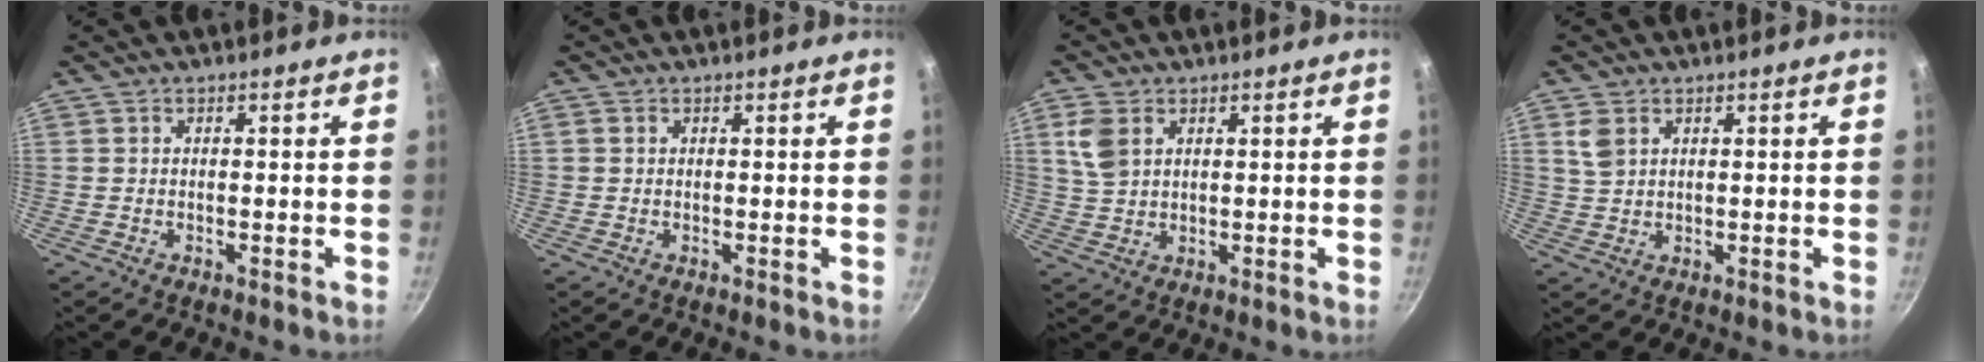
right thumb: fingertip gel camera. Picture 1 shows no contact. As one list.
[{"total": 0.6, "force": [0.2, 0.5, 0.2], "torque": [-0.004, 0.003, 0.002]}, {"total": 5.8, "force": [2.3, 3.9, 3.5], "torque": [-0.071, -0.001, 0.052]}, {"total": 3.5, "force": [1.7, 2.4, 2.0], "torque": [-0.039, -0.003, 0.038]}]